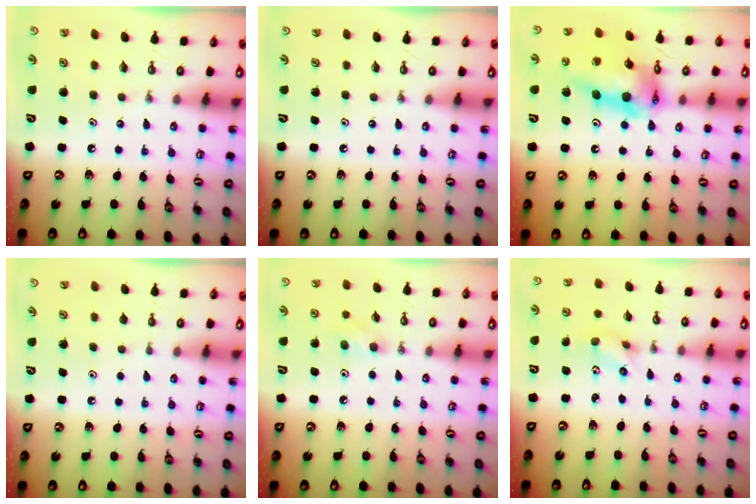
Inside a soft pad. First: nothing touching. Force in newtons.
{"total": 0.0}
{"total": 16.9, "press": 16.9, "slide": 1.4}
{"total": 0.0}
{"total": 7.9, "press": 7.0, "slide": 3.6}
{"total": 2.1, "press": 1.9, "slide": 0.9}